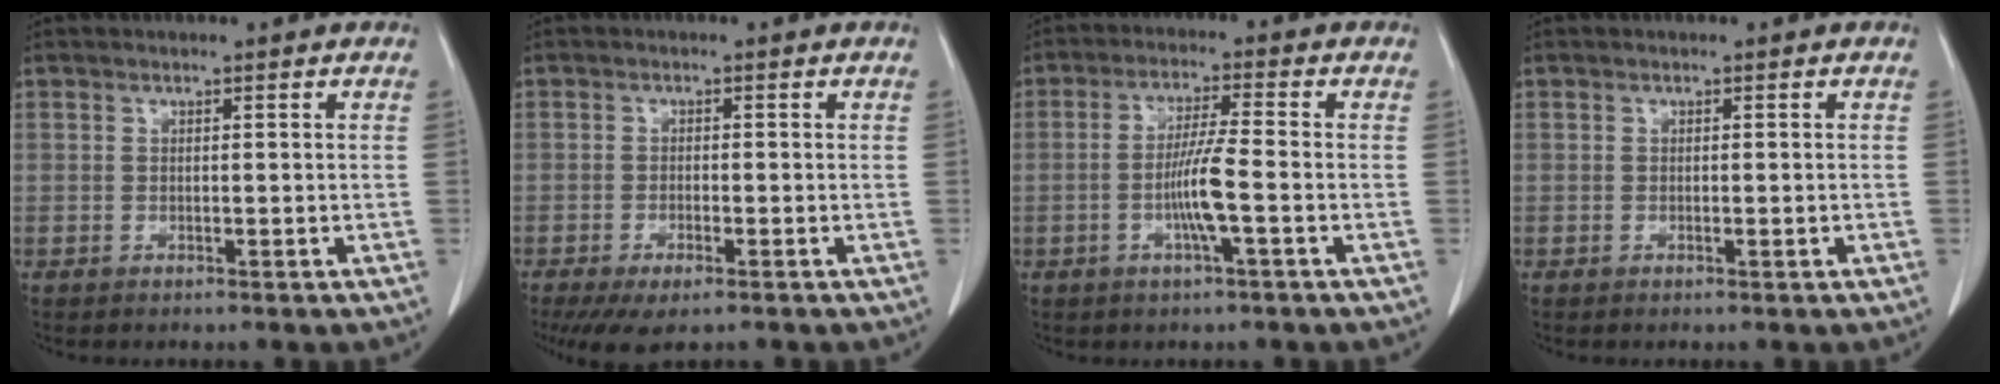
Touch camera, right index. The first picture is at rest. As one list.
[{"total": 5.1, "force": [-3.2, 1.3, 3.7], "torque": [-0.062, -0.013, -0.052]}, {"total": 6.2, "force": [-1.6, -0.3, 6.0], "torque": [-0.119, 0.001, -0.031]}, {"total": 0.5, "force": [-0.1, -0.1, 0.5], "torque": [-0.010, 0.000, 0.002]}]